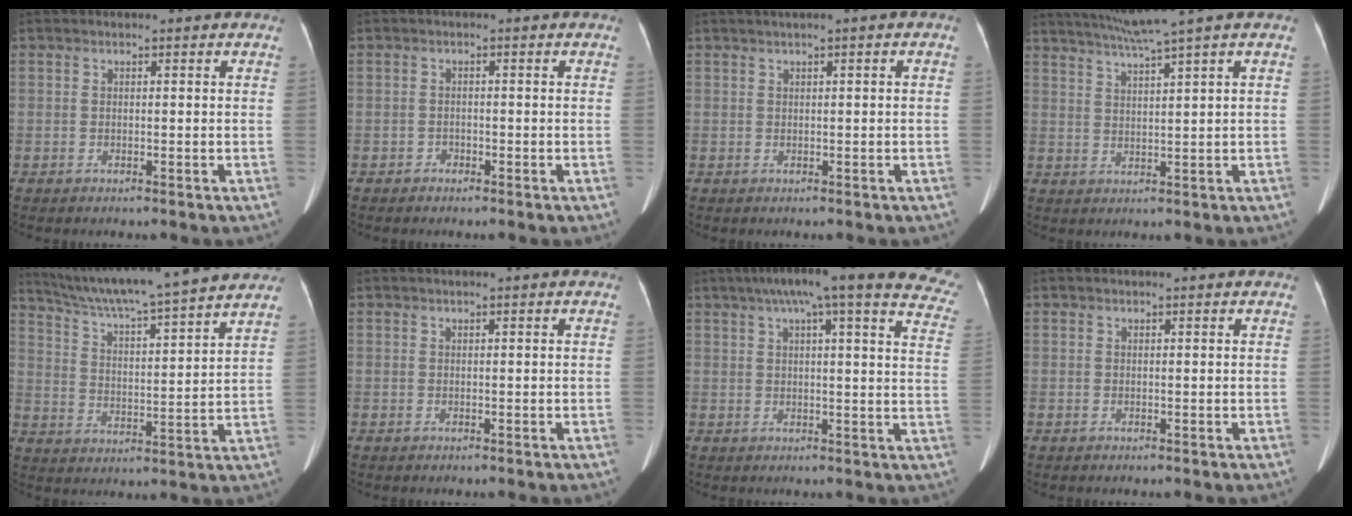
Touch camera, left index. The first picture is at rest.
{"total": 2.2, "force": [-2.1, 0.4, -0.7], "torque": [0.013, -0.001, -0.040]}
{"total": 1.2, "force": [-0.7, -0.3, 0.9], "torque": [-0.018, 0.005, -0.007]}
{"total": 6.3, "force": [4.9, -2.0, 3.5], "torque": [-0.064, 0.007, 0.090]}
{"total": 19.4, "force": [17.2, -0.6, 9.0], "torque": [-0.153, -0.001, 0.256]}
{"total": 1.1, "force": [-1.0, -0.3, -0.2], "torque": [0.000, 0.001, -0.010]}
{"total": 26.5, "force": [21.2, 3.3, 15.5], "torque": [-0.180, -0.003, 0.240]}
{"total": 0.9, "force": [-0.8, -0.2, -0.4], "torque": [0.008, 0.005, -0.013]}